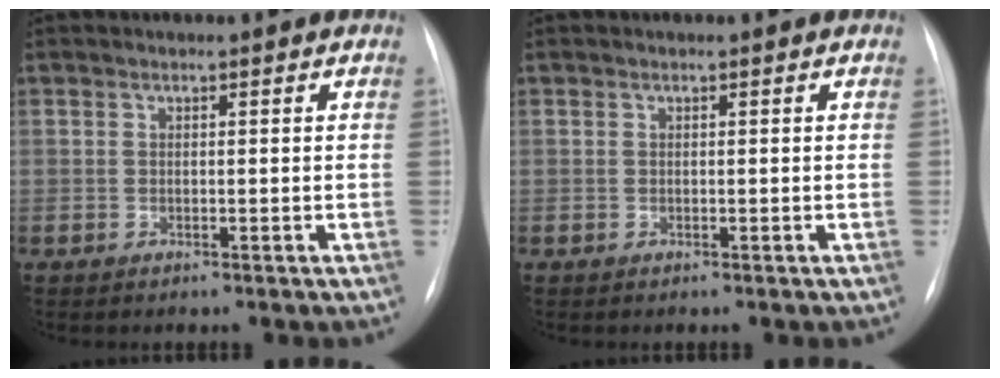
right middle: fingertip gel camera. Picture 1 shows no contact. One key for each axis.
{"total": 0.0}